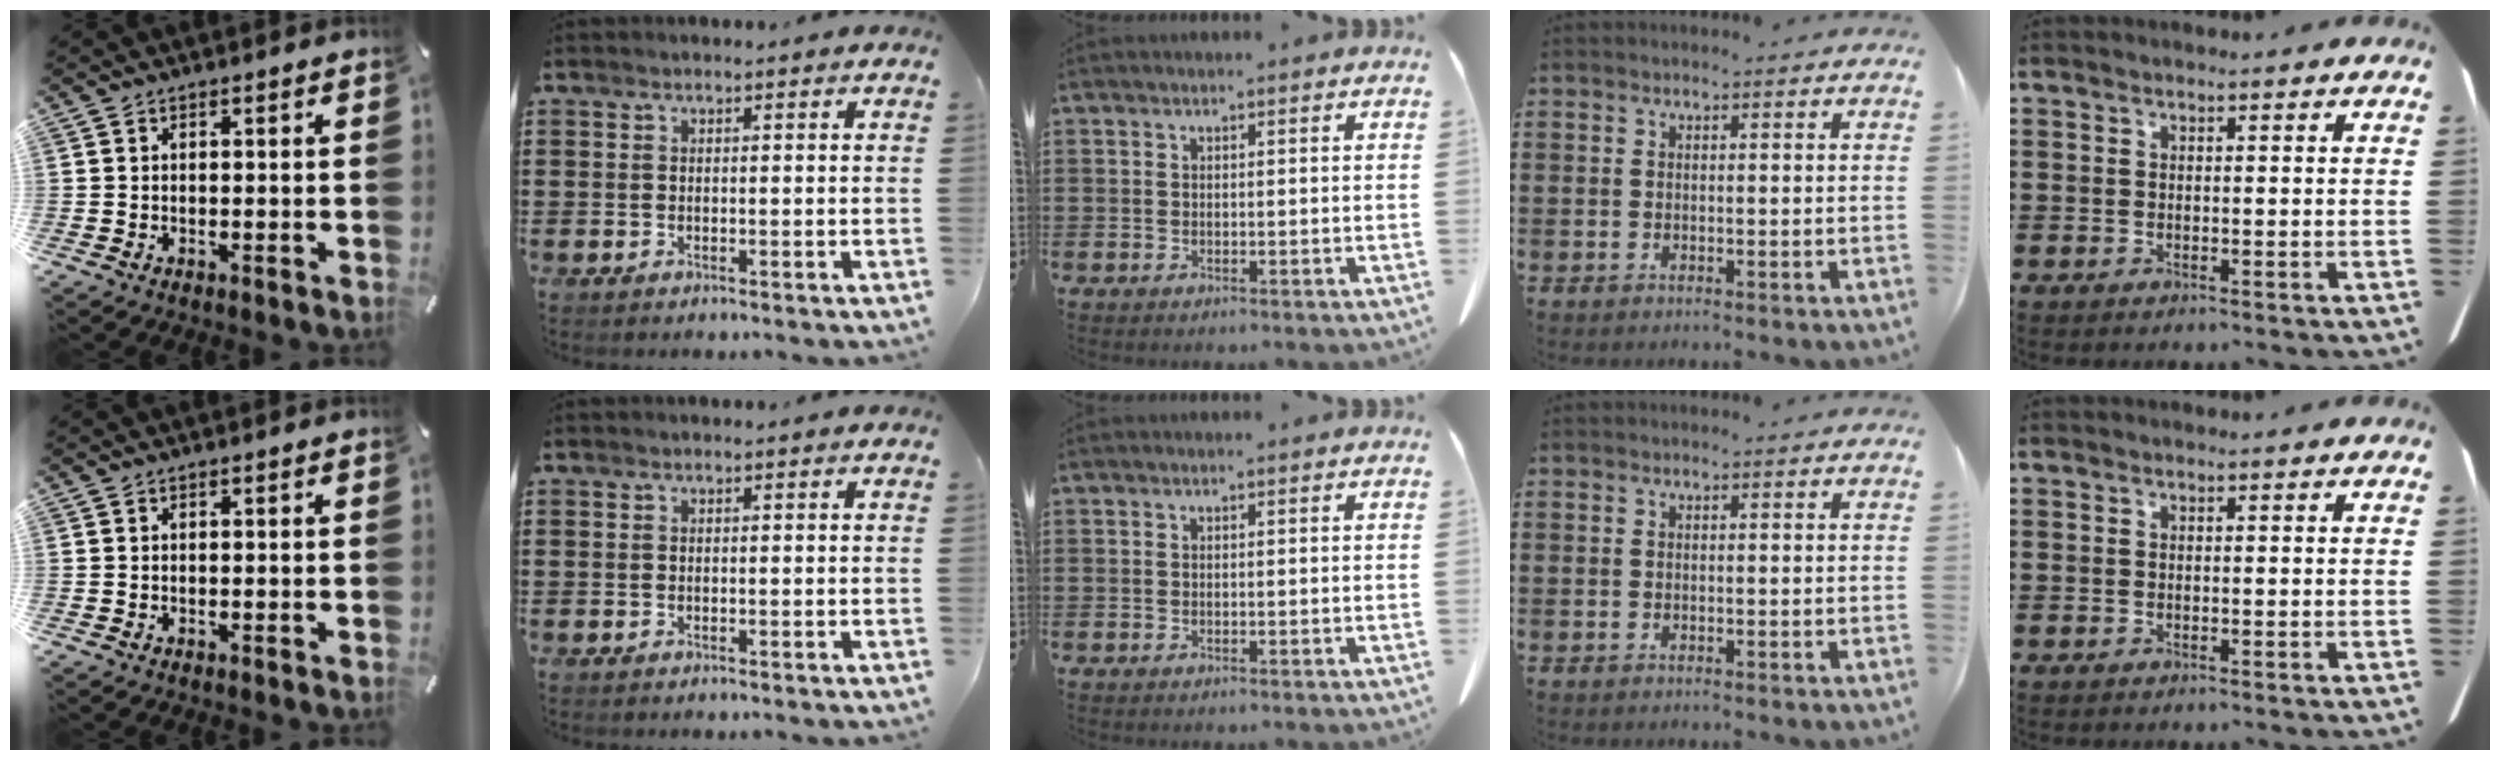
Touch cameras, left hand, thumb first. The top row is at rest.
{}